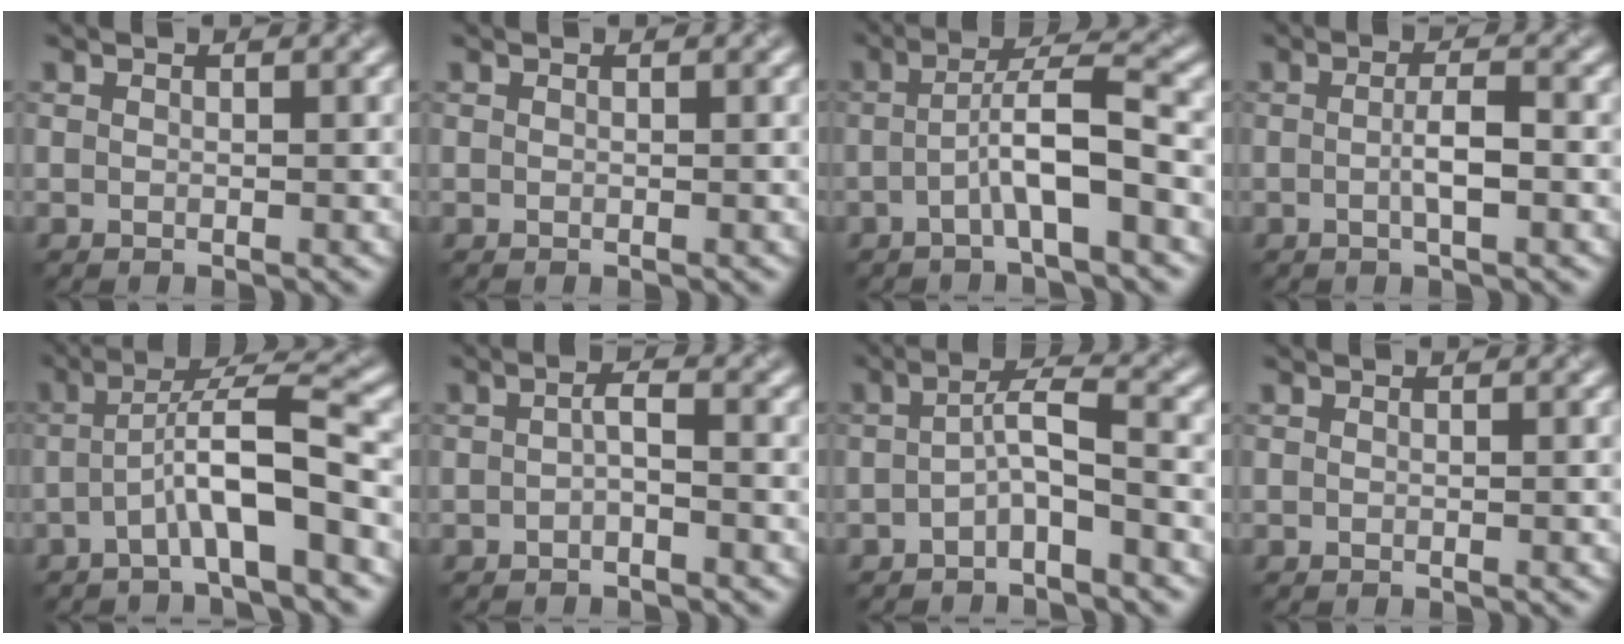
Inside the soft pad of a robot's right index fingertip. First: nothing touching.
{"total": 0.0}
{"total": 4.7, "force": [-1.3, 0.6, 4.5], "torque": [-0.072, 0.017, -0.030]}
{"total": 2.4, "force": [-0.3, 0.4, 2.4], "torque": [-0.042, 0.001, -0.007]}
{"total": 5.8, "force": [-1.7, 0.9, 5.4], "torque": [-0.095, 0.023, -0.035]}
{"total": 1.4, "force": [-0.5, 0.3, 1.2], "torque": [-0.023, 0.003, -0.012]}
{"total": 2.8, "force": [-1.2, 0.5, 2.4], "torque": [-0.044, 0.014, -0.028]}
{"total": 0.0}